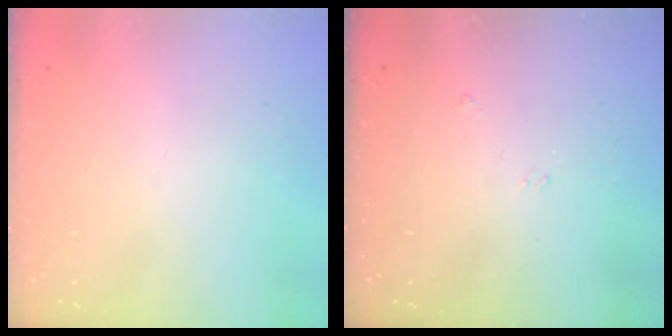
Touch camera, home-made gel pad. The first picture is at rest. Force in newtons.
{"total": 2.7, "press": 2.7, "slide": 0.4}